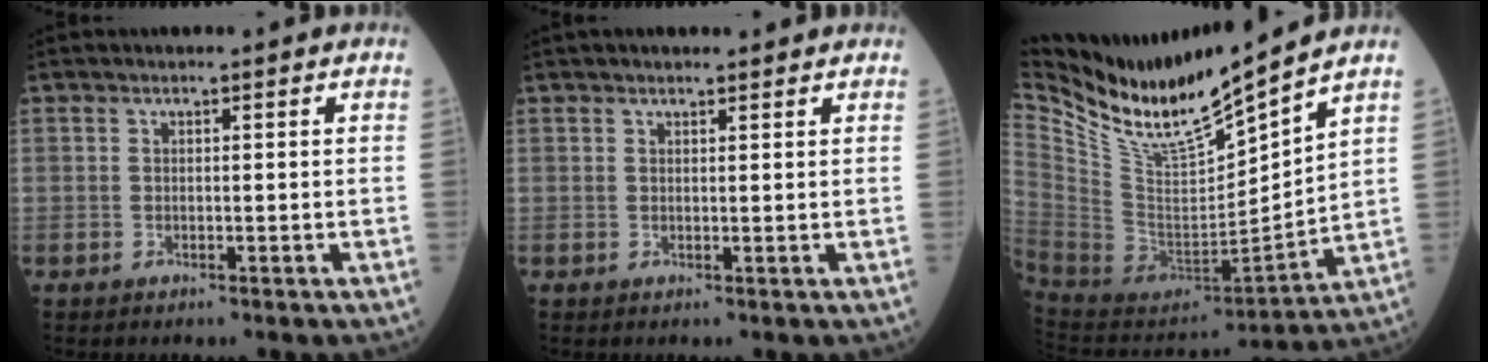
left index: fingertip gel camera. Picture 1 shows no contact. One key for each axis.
{"total": 3.2, "fx": 2.8, "fy": 0.7, "fz": 1.3, "tx": -0.015, "ty": 0.022, "tz": 0.035}
{"total": 14.6, "fx": 12.8, "fy": 1.0, "fz": 7.1, "tx": -0.142, "ty": -0.022, "tz": 0.261}